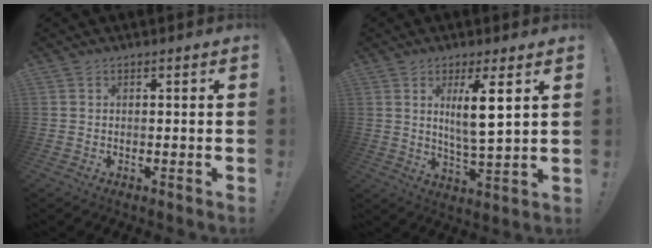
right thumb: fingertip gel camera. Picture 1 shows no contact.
{"total": 9.3, "force": [3.1, 1.3, 8.6], "torque": [-0.146, -0.018, 0.045]}